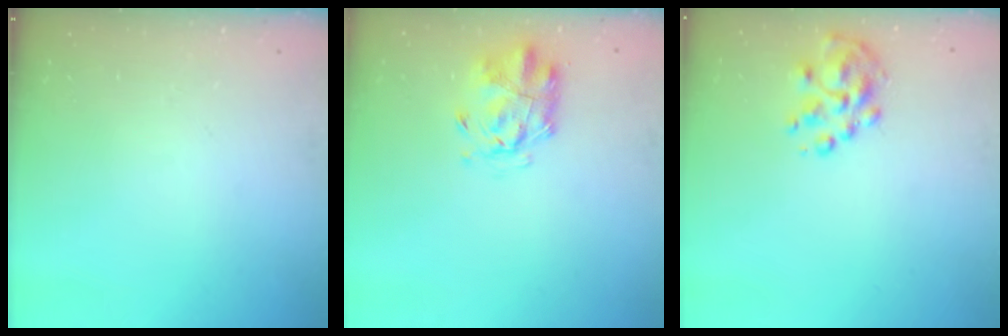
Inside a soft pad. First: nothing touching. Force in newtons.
{"total": 2.9, "press": 2.9, "slide": 0.7}
{"total": 6.7, "press": 6.5, "slide": 1.8}